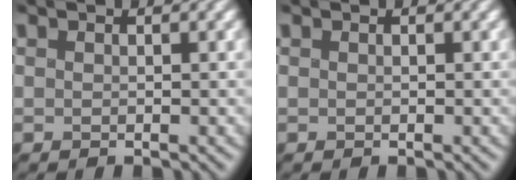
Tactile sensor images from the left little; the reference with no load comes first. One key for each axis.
{"total": 0.0}